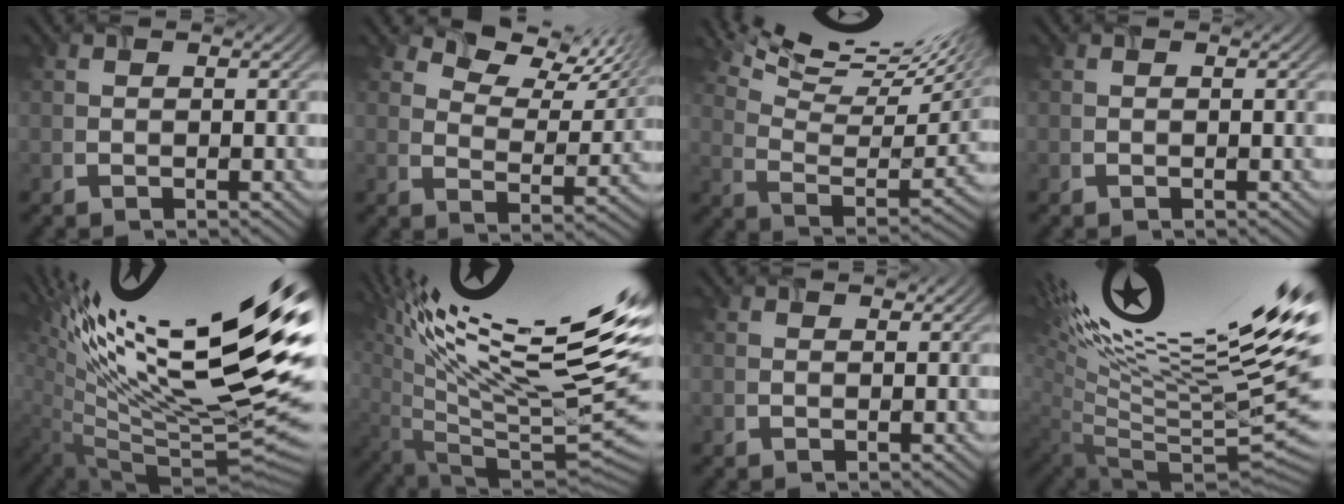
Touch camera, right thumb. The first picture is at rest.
{"total": 8.6, "force": [6.5, 3.4, 4.4], "torque": [-0.083, 0.007, 0.098]}
{"total": 13.6, "force": [9.2, 3.6, 9.3], "torque": [-0.169, 0.004, 0.128]}
{"total": 0.0}
{"total": 18.3, "force": [7.3, 4.6, 16.1], "torque": [-0.218, 0.025, 0.123]}
{"total": 18.0, "force": [8.5, 3.9, 15.4], "torque": [-0.193, 0.048, 0.140]}
{"total": 0.6, "force": [0.6, 0.3, 0.2], "torque": [-0.002, 0.001, 0.010]}
{"total": 18.0, "force": [6.4, 4.1, 16.3], "torque": [-0.198, 0.029, 0.114]}